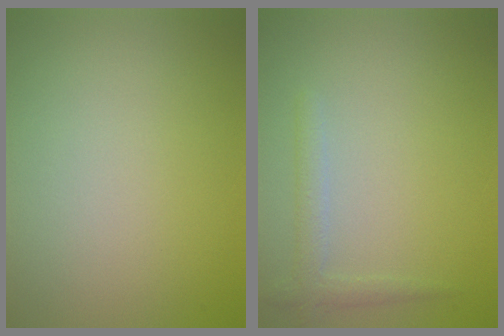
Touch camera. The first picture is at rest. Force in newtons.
{"total": 1.7, "press": 1.6, "slide": 0.1}